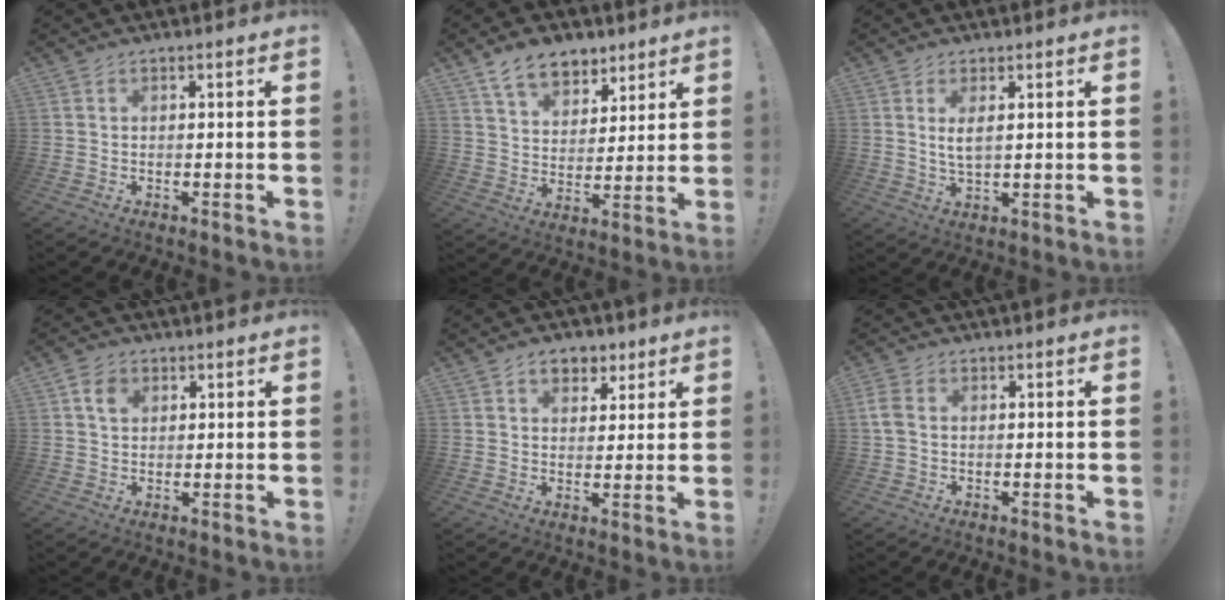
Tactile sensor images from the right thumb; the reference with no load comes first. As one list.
[{"total": 11.8, "force": [8.1, 7.2, 4.6], "torque": [-0.070, -0.047, 0.156]}, {"total": 4.0, "force": [1.3, 1.2, 3.6], "torque": [-0.065, -0.006, 0.021]}, {"total": 4.7, "force": [1.9, 3.6, 2.4], "torque": [-0.034, 0.001, 0.034]}, {"total": 7.2, "force": [3.9, 5.3, 3.0], "torque": [-0.030, -0.015, 0.073]}, {"total": 3.4, "force": [0.4, 2.3, 2.5], "torque": [-0.064, 0.003, 0.008]}]